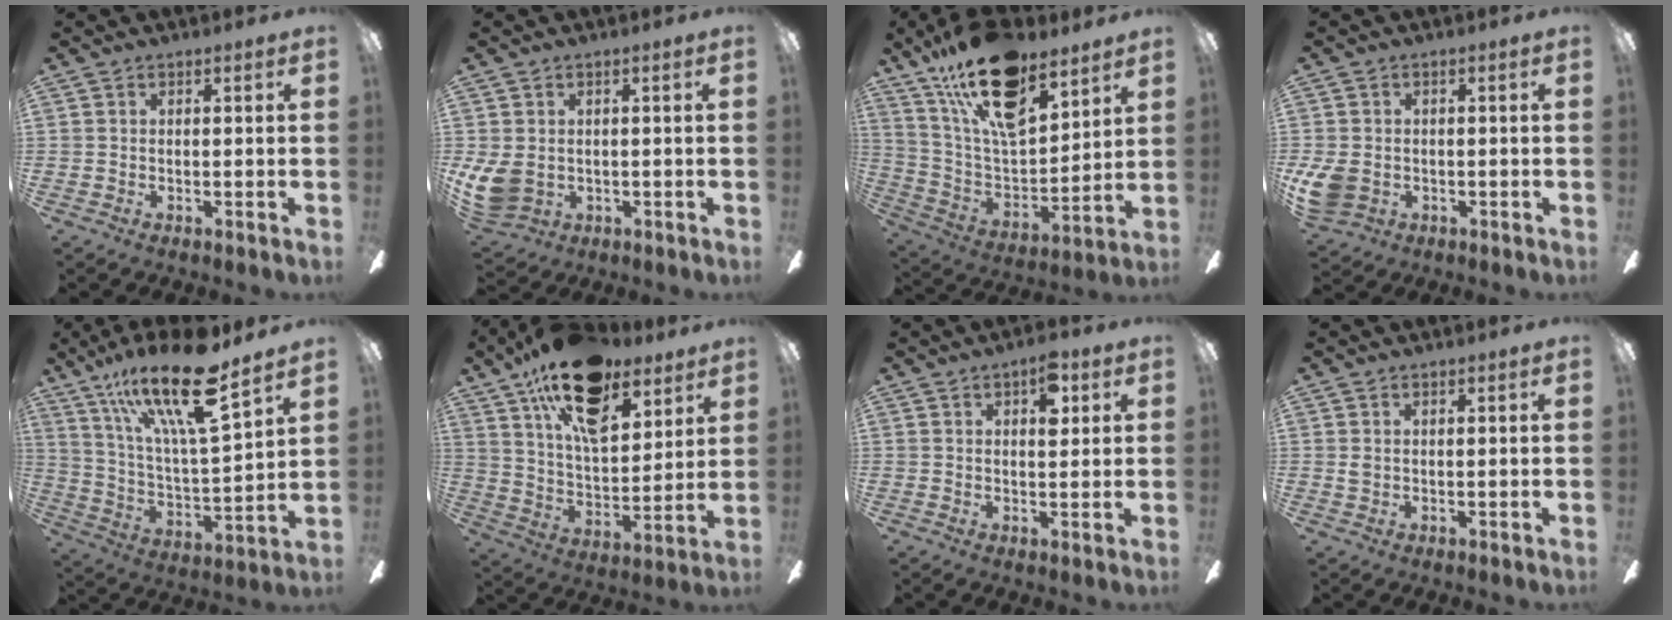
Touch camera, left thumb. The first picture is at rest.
{"total": 7.4, "force": [0.4, 5.8, 4.6], "torque": [-0.106, -0.007, 0.012]}
{"total": 22.2, "force": [15.0, 9.5, 13.2], "torque": [-0.247, -0.082, 0.265]}
{"total": 7.1, "force": [-1.5, 5.7, 4.1], "torque": [-0.094, 0.006, -0.024]}
{"total": 23.7, "force": [15.9, 6.2, 16.4], "torque": [-0.294, -0.089, 0.263]}
{"total": 21.8, "force": [13.7, 10.9, 13.0], "torque": [-0.216, -0.066, 0.241]}
{"total": 6.2, "force": [3.1, 2.8, 4.6], "torque": [-0.057, -0.008, 0.046]}
{"total": 1.2, "force": [0.5, 0.8, 0.8], "torque": [-0.019, 0.003, 0.008]}